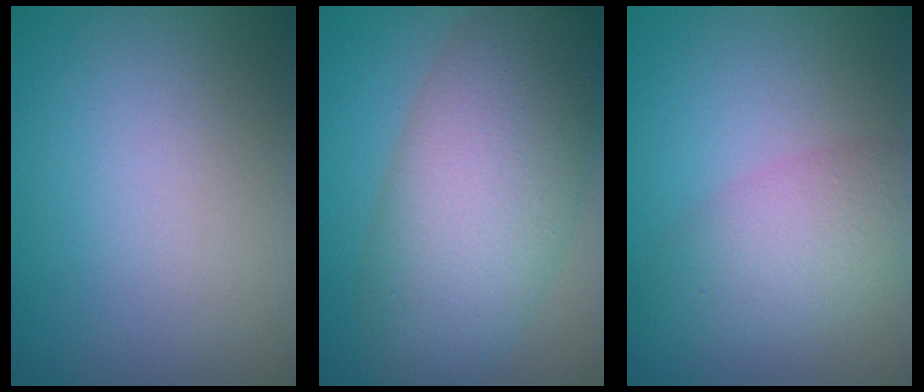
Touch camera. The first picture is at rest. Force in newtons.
{"total": 9.9, "press": 9.9, "slide": 0.6}
{"total": 4.5, "press": 4.5, "slide": 0.2}